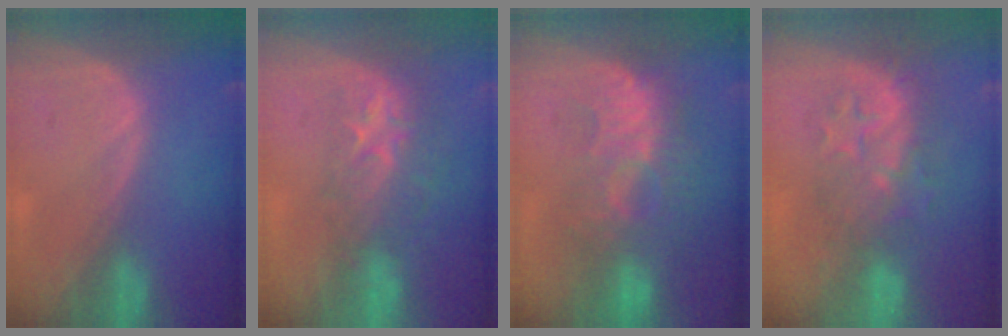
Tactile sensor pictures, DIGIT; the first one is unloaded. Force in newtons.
{"total": 8.8, "press": 7.1, "slide": 5.2}
{"total": 9.5, "press": 9.0, "slide": 3.2}
{"total": 8.3, "press": 7.8, "slide": 3.0}